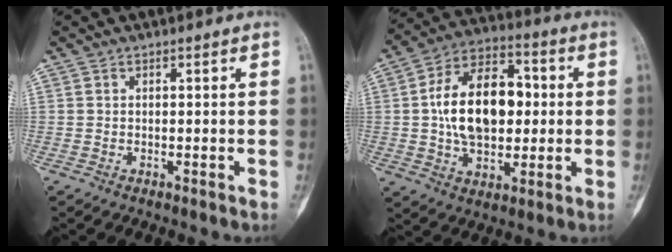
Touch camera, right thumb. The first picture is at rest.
{"total": 17.9, "force": [1.0, 11.2, 14.0], "torque": [-0.207, 0.024, 0.015]}